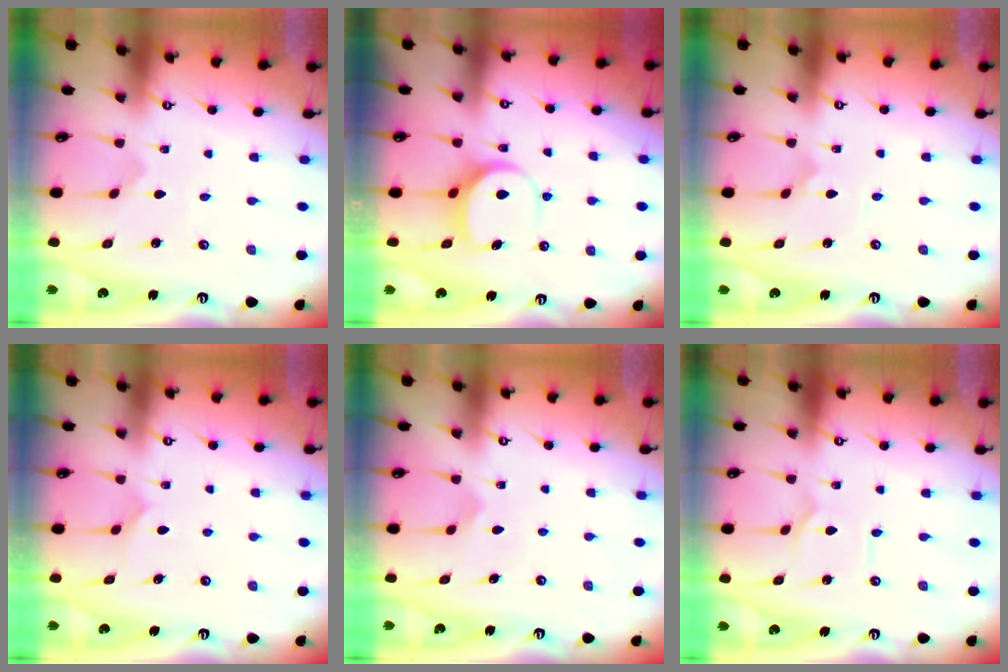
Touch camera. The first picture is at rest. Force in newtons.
{"total": 6.9, "press": 6.9, "slide": 0.3}
{"total": 1.1, "press": 1.1, "slide": 0.0}
{"total": 5.6, "press": 5.6, "slide": 0.7}
{"total": 6.4, "press": 6.3, "slide": 0.6}
{"total": 1.4, "press": 1.3, "slide": 0.1}